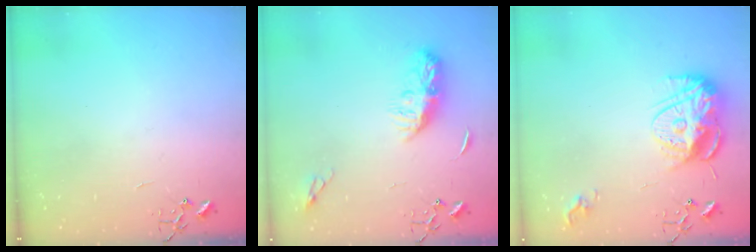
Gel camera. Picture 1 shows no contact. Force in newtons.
{"total": 9.8, "press": 9.8, "slide": 0.5}
{"total": 14.8, "press": 14.7, "slide": 1.4}